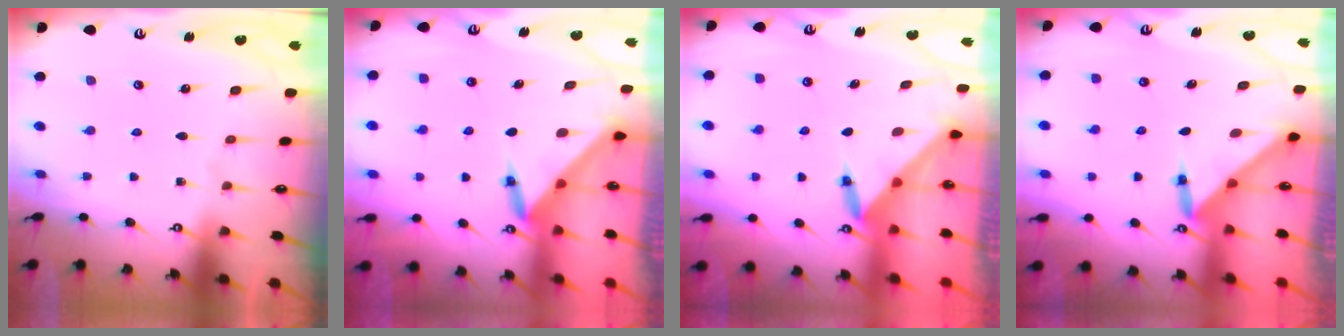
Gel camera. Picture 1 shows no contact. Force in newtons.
{"total": 3.4, "press": 3.4, "slide": 0.1}
{"total": 3.6, "press": 3.5, "slide": 0.4}
{"total": 3.3, "press": 3.3, "slide": 0.2}